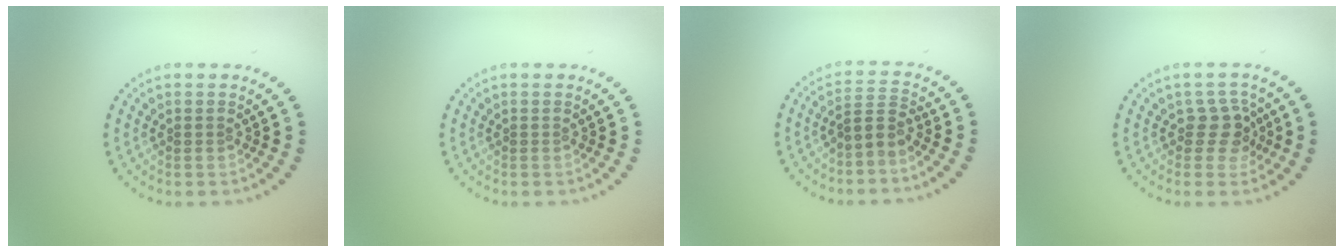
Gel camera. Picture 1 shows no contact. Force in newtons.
{"total": 0.0}
{"total": 2.1, "press": 1.3, "slide": 1.6}
{"total": 2.5, "press": 2.0, "slide": 1.5}